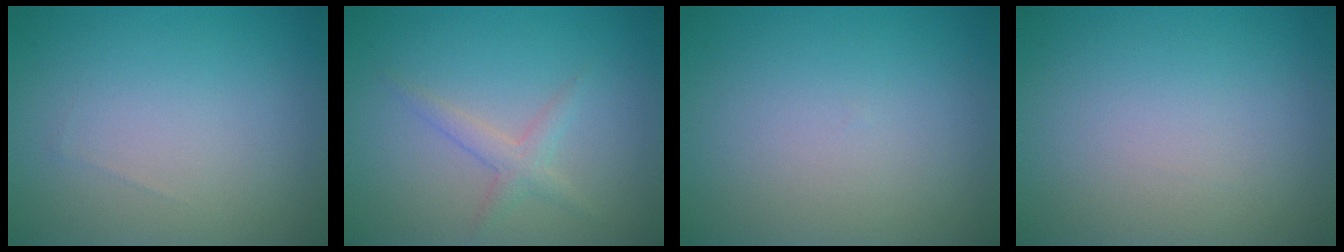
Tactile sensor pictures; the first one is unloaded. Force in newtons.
{"total": 1.8, "press": 1.8, "slide": 0.1}
{"total": 0.0}
{"total": 0.0}